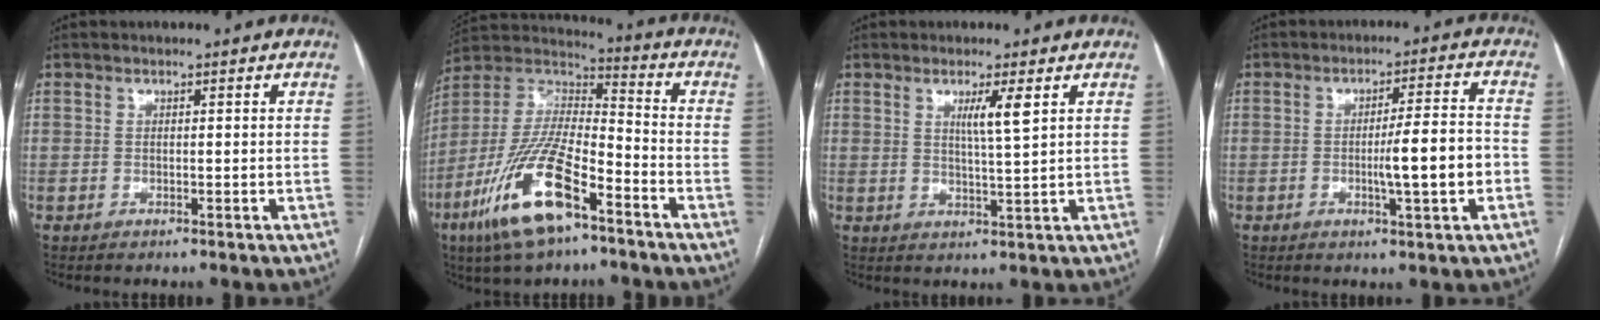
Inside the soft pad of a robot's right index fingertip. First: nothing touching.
{"total": 18.3, "force": [-9.7, 5.2, 14.5], "torque": [-0.314, -0.020, -0.179]}
{"total": 4.1, "force": [1.7, -0.5, 3.7], "torque": [-0.068, -0.006, 0.031]}
{"total": 7.9, "force": [-1.9, 0.2, 7.6], "torque": [-0.115, 0.003, -0.029]}